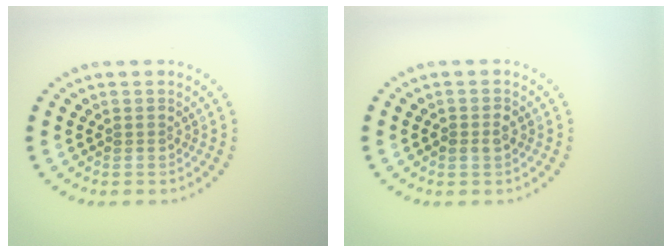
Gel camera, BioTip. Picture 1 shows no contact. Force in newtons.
{"total": 1.4, "press": 1.4, "slide": 0.3}